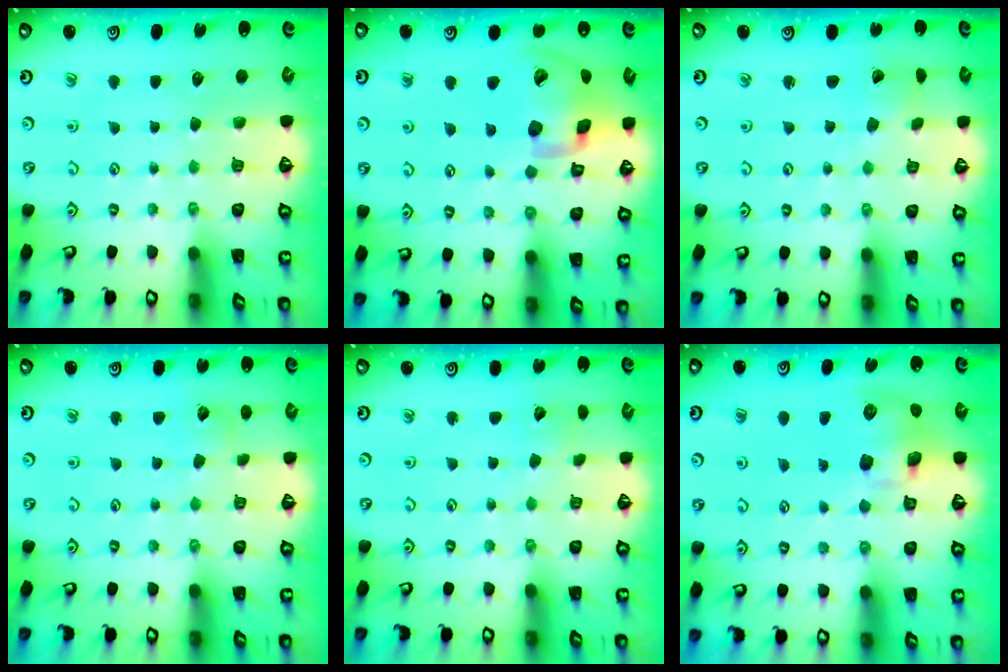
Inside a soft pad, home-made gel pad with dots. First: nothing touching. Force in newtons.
{"total": 19.5, "press": 19.2, "slide": 2.9}
{"total": 2.4, "press": 2.4, "slide": 0.3}
{"total": 3.2, "press": 3.2, "slide": 0.3}
{"total": 2.7, "press": 2.7, "slide": 0.3}
{"total": 11.2, "press": 11.1, "slide": 1.9}